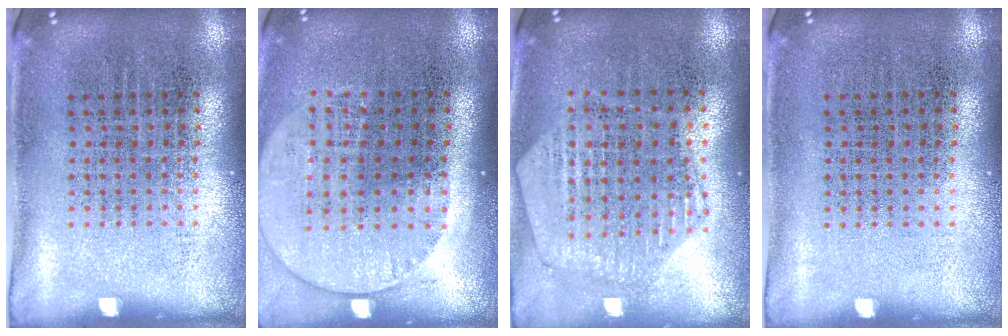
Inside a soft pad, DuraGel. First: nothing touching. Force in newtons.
{"total": 1.5, "press": 1.3, "slide": 0.7}
{"total": 1.1, "press": 1.1, "slide": 0.1}
{"total": 0.0}